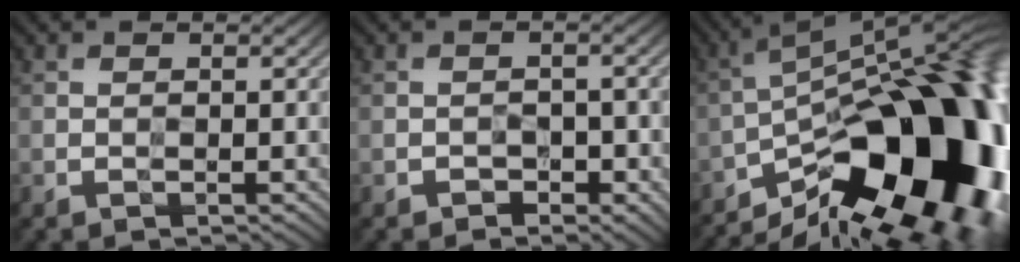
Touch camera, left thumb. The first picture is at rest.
{"total": 1.9, "force": [-1.2, 1.2, 0.8], "torque": [-0.008, 0.001, -0.020]}
{"total": 22.6, "force": [-11.9, 9.5, 16.7], "torque": [-0.191, -0.015, -0.178]}